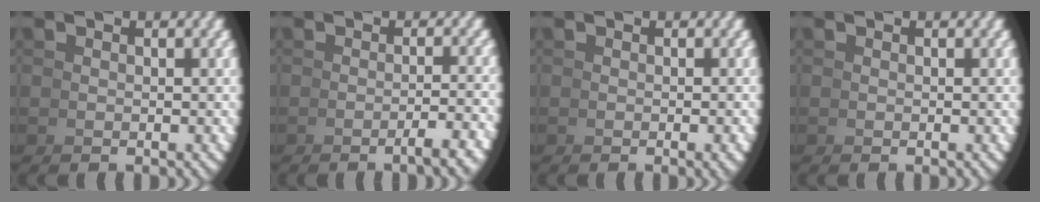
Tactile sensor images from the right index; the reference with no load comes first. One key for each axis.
{"total": 2.8, "fx": -1.5, "fy": 0.5, "fz": 2.3, "tx": -0.015, "ty": 0.012, "tz": -0.031}
{"total": 1.2, "fx": -0.5, "fy": 0.3, "fz": 1.1, "tx": -0.012, "ty": 0.005, "tz": -0.009}
{"total": 0.0}